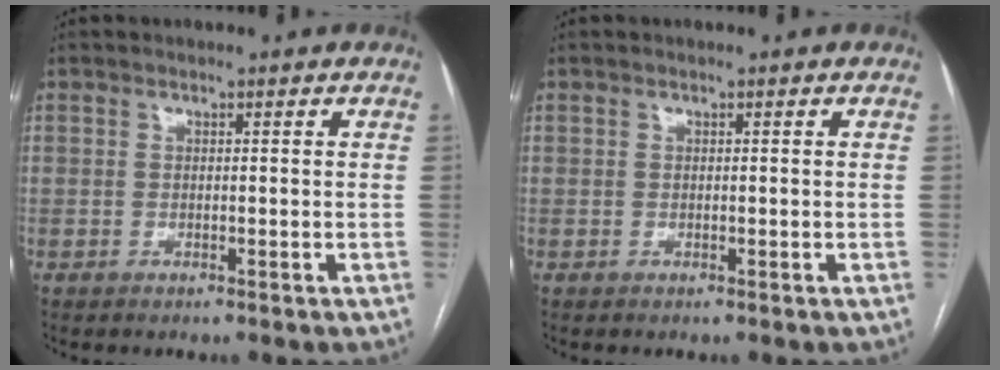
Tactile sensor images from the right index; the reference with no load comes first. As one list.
[{"total": 0.0}]